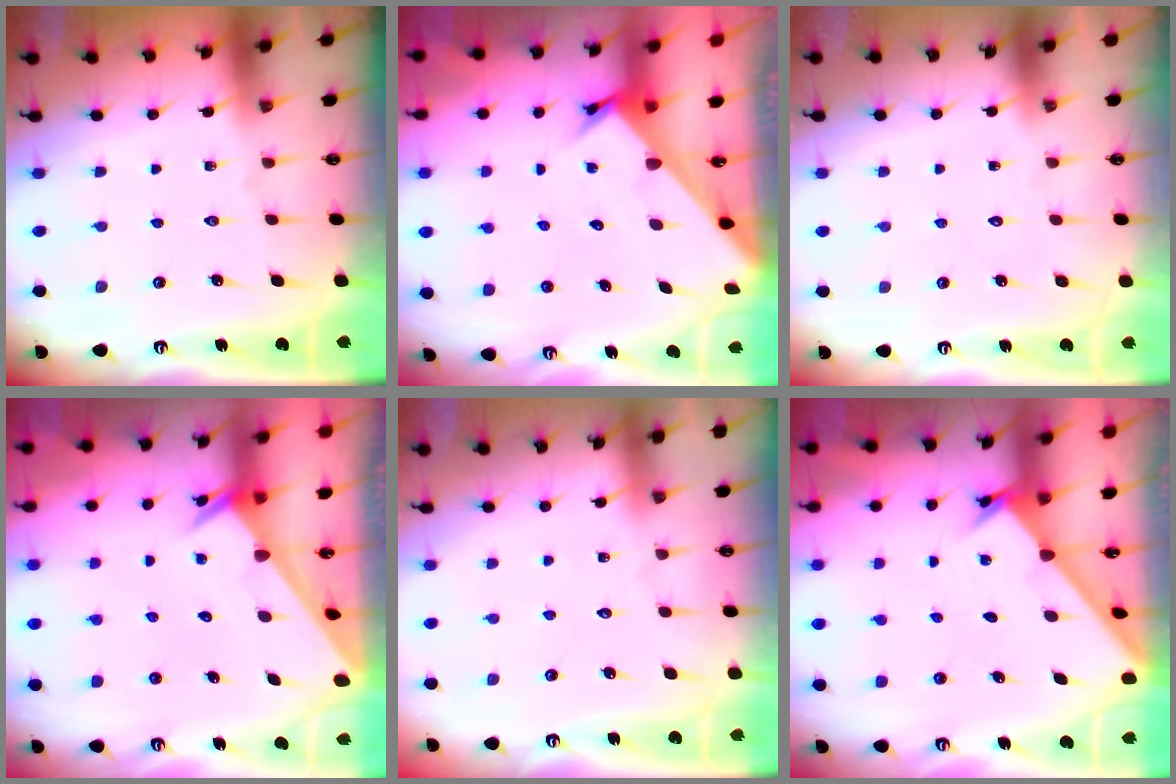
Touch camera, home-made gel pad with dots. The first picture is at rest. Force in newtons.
{"total": 2.6, "press": 2.6, "slide": 0.2}
{"total": 1.6, "press": 1.6, "slide": 0.1}
{"total": 2.3, "press": 2.3, "slide": 0.1}
{"total": 2.1, "press": 2.1, "slide": 0.3}
{"total": 1.6, "press": 1.6, "slide": 0.1}